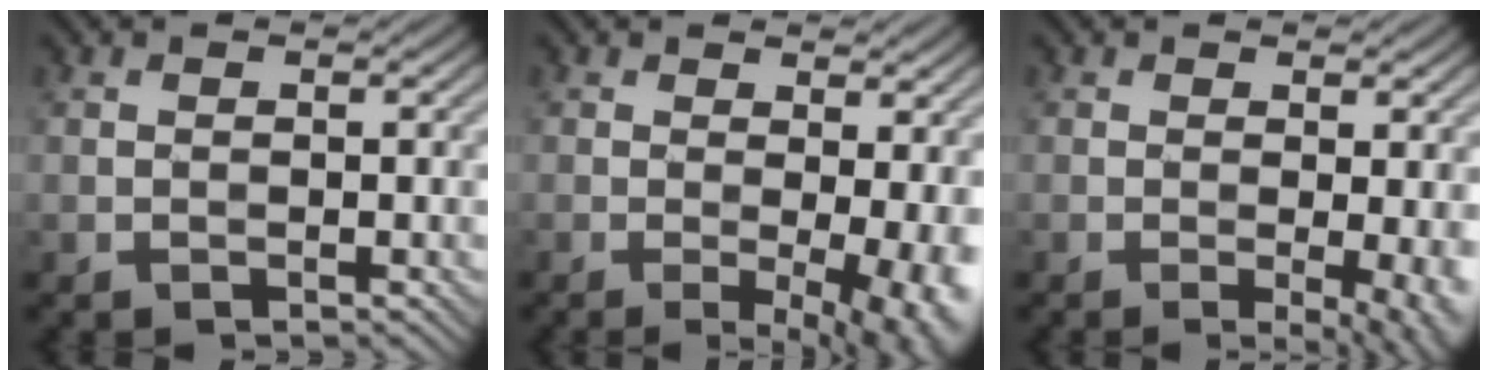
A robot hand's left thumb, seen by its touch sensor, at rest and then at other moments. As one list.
[{"total": 8.5, "force": [-0.7, 2.9, 8.0], "torque": [-0.087, -0.001, 0.003]}, {"total": 5.0, "force": [-0.7, 1.3, 4.8], "torque": [-0.065, -0.007, -0.007]}]